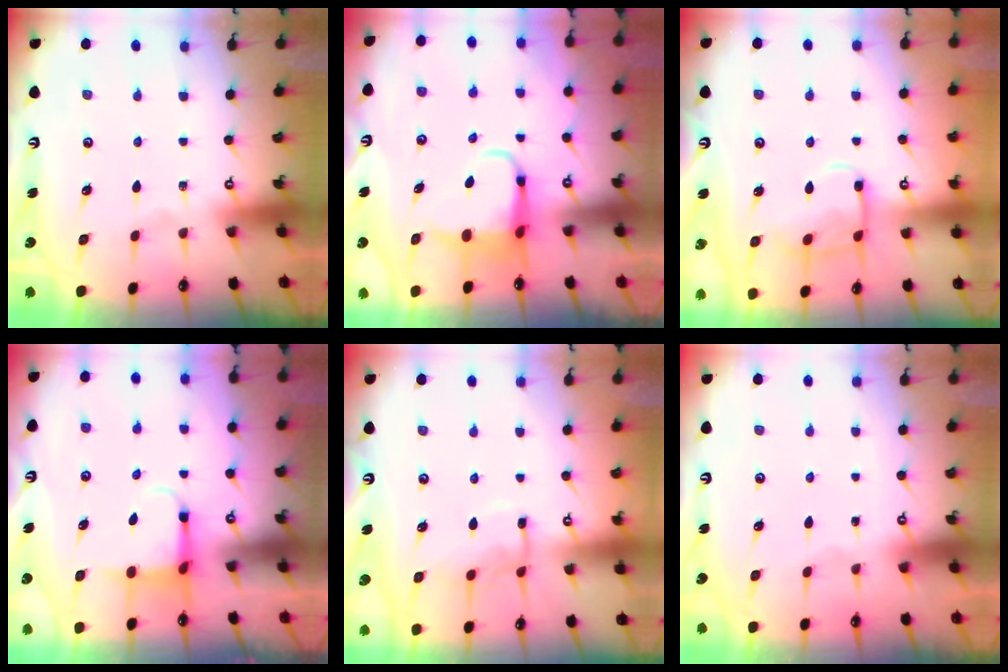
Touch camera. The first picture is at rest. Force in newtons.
{"total": 5.8, "press": 5.8, "slide": 0.6}
{"total": 10.0, "press": 10.0, "slide": 0.9}
{"total": 4.0, "press": 3.8, "slide": 1.2}
{"total": 8.9, "press": 8.9, "slide": 0.5}
{"total": 1.2, "press": 1.2, "slide": 0.1}